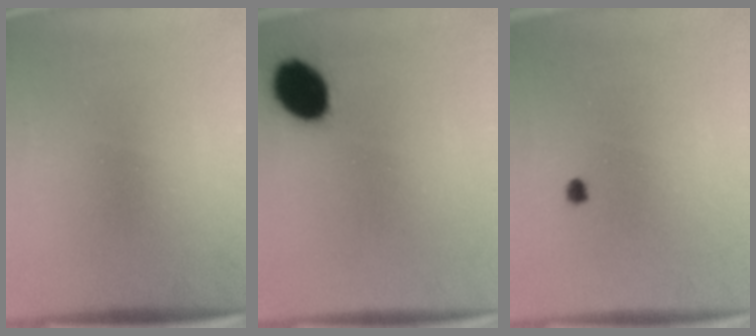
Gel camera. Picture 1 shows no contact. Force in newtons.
{"total": 11.8}
{"total": 0.9}